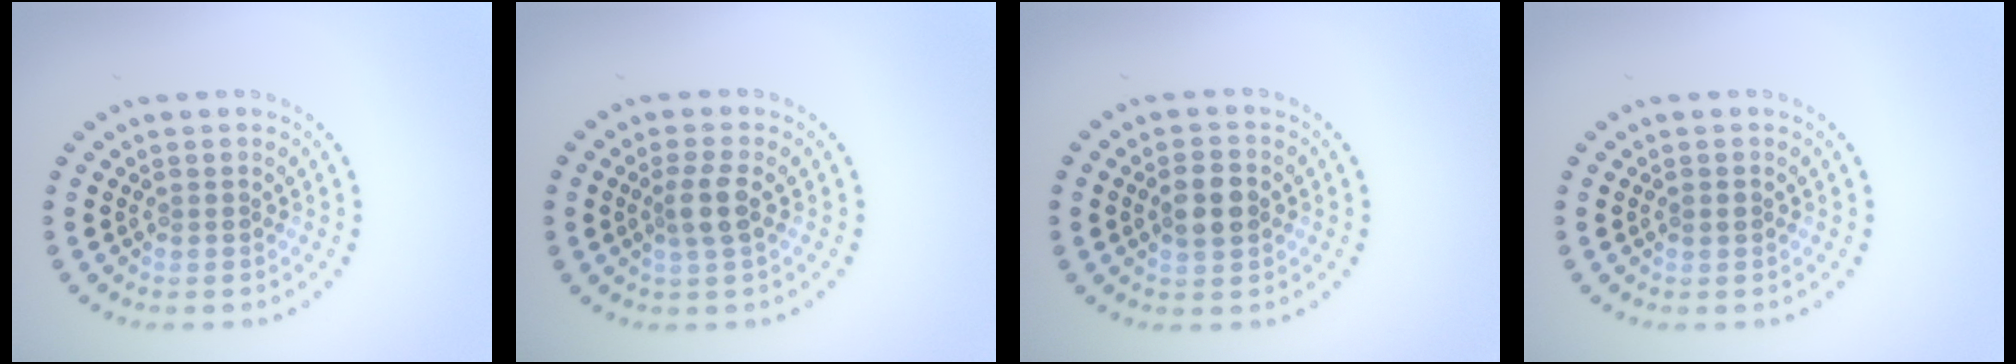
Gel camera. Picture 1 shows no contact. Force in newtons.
{"total": 2.3, "press": 2.0, "slide": 1.1}
{"total": 3.3, "press": 3.3, "slide": 0.1}
{"total": 0.7, "press": 0.7, "slide": 0.0}